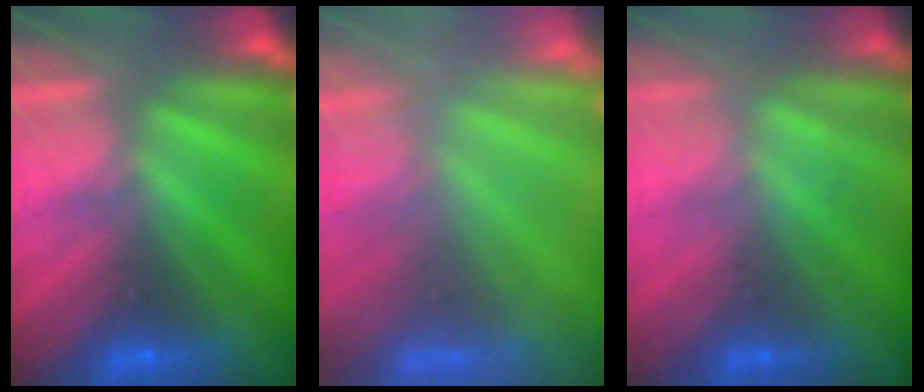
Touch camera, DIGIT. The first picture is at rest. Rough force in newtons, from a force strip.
{"total": 5.7}
{"total": 2.6}